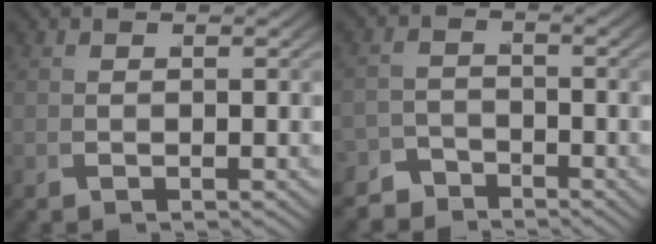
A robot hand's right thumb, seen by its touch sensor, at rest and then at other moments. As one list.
[{"total": 3.4, "force": [-3.2, 1.2, -0.1], "torque": [0.020, -0.013, -0.058]}]